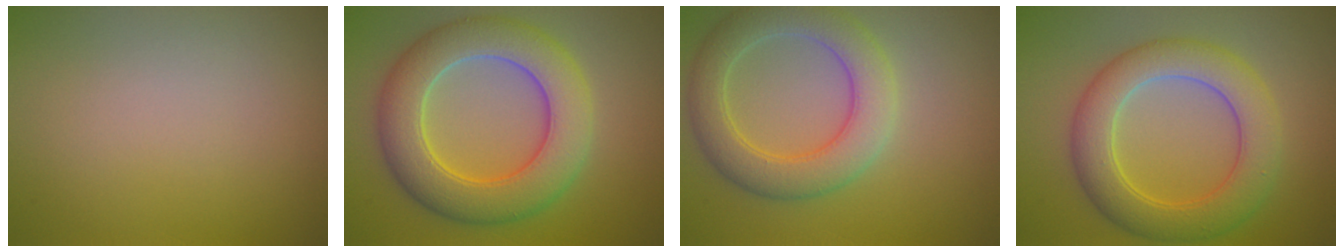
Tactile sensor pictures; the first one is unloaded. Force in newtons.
{"total": 8.3, "press": 8.3, "slide": 0.2}
{"total": 5.5, "press": 5.5, "slide": 0.3}
{"total": 6.6, "press": 6.6, "slide": 0.2}